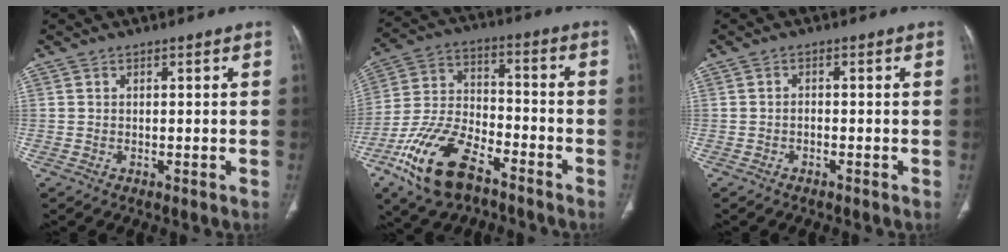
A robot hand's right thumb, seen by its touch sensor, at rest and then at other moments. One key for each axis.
{"total": 17.3, "fx": -10.1, "fy": 8.4, "fz": 11.2, "tx": -0.223, "ty": 0.047, "tz": -0.190}
{"total": 1.0, "fx": -0.7, "fy": 0.5, "fz": 0.6, "tx": -0.012, "ty": 0.007, "tz": -0.012}